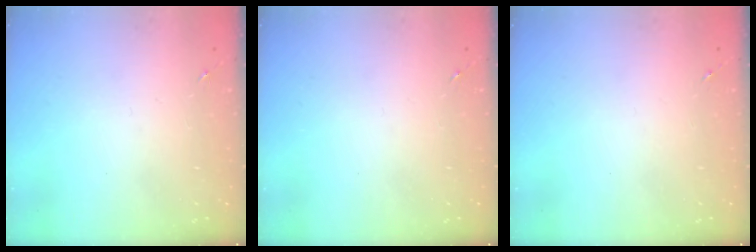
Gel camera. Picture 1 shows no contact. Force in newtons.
{"total": 0.0}
{"total": 0.0}